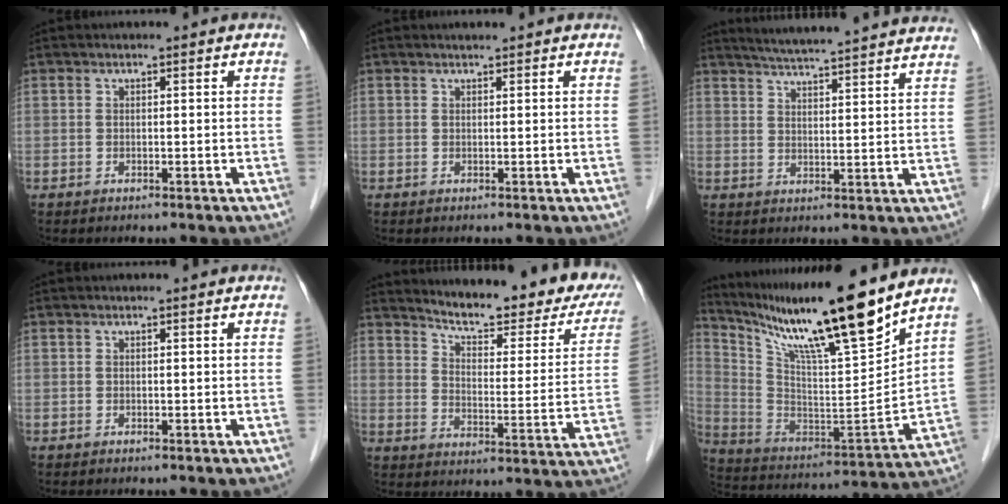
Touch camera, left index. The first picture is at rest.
{"total": 0.8, "force": [0.8, 0.1, 0.4], "torque": [-0.013, 0.004, 0.015]}
{"total": 19.3, "force": [17.8, -0.1, 7.3], "torque": [-0.119, -0.004, 0.229]}
{"total": 0.0}
{"total": 21.1, "force": [18.2, 4.0, 10.0], "torque": [-0.127, -0.046, 0.224]}
{"total": 21.6, "force": [17.0, 0.1, 13.2], "torque": [-0.233, -0.018, 0.293]}